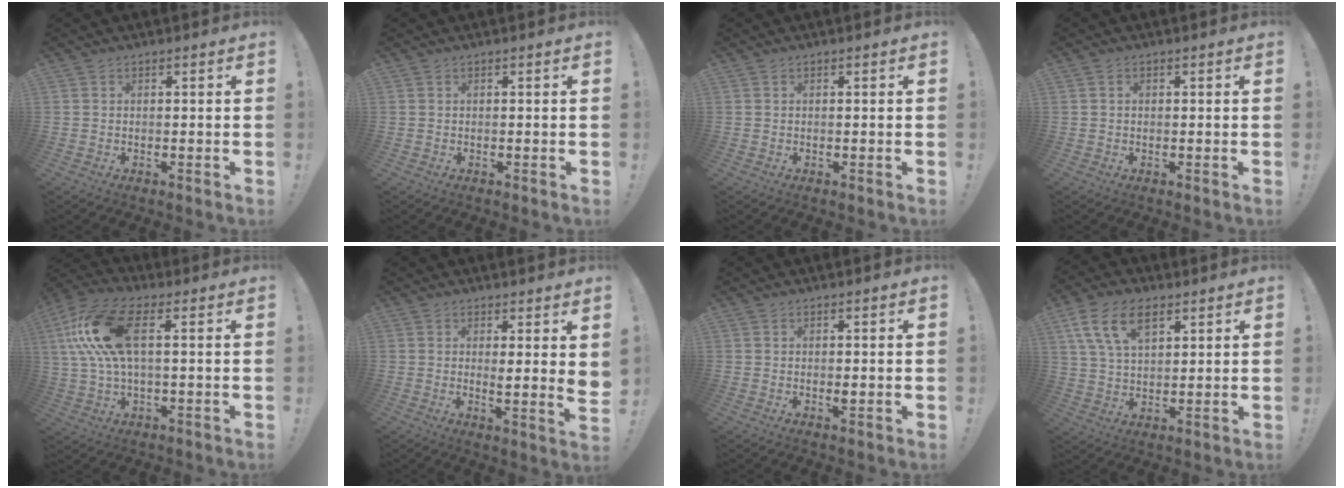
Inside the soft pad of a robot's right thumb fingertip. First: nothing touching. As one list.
[{"total": 0.0}, {"total": 0.0}, {"total": 0.6, "force": [0.1, 0.5, 0.4], "torque": [-0.010, 0.003, 0.001]}, {"total": 17.0, "force": [3.8, 7.7, 14.6], "torque": [-0.292, 0.001, 0.066]}, {"total": 4.7, "force": [2.7, -0.7, 3.8], "torque": [-0.050, -0.043, 0.043]}, {"total": 1.0, "force": [0.2, 0.0, 1.0], "torque": [-0.006, -0.007, 0.000]}, {"total": 12.7, "force": [6.6, 7.4, 7.9], "torque": [-0.153, -0.006, 0.125]}]